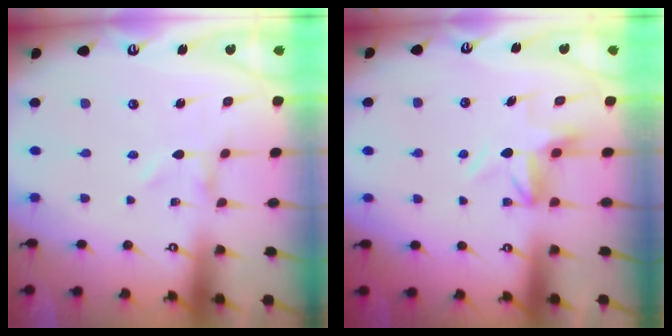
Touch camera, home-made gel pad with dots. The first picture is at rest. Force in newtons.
{"total": 5.2, "press": 5.2, "slide": 0.2}